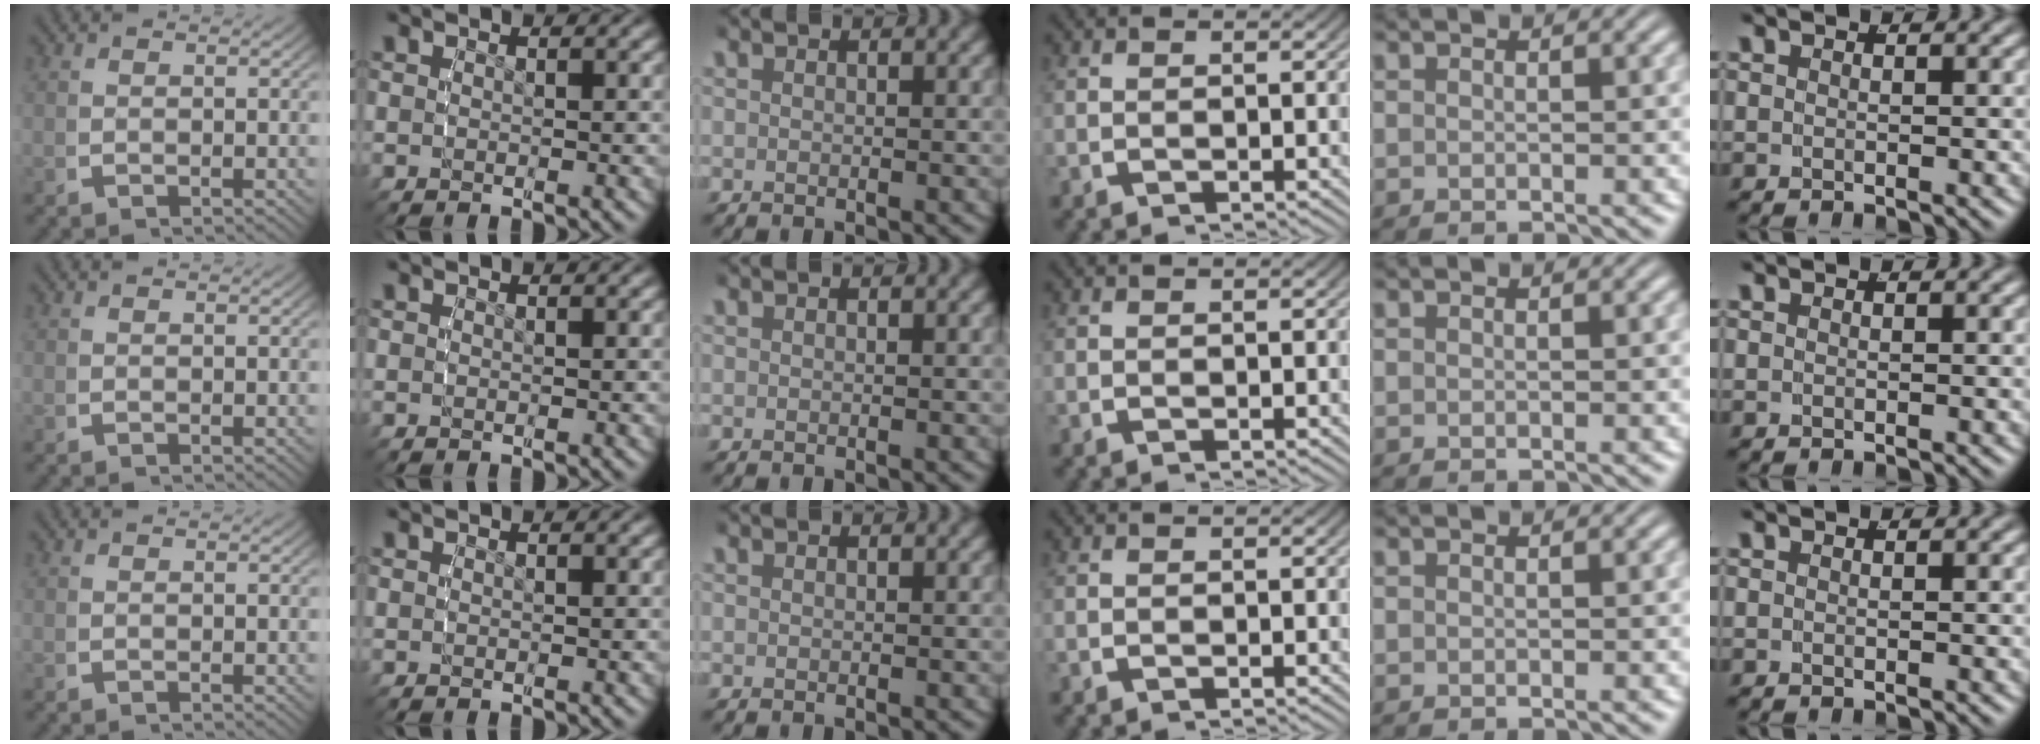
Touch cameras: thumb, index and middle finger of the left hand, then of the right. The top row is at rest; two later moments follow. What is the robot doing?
{"motion": "reach", "object": "jacket"}